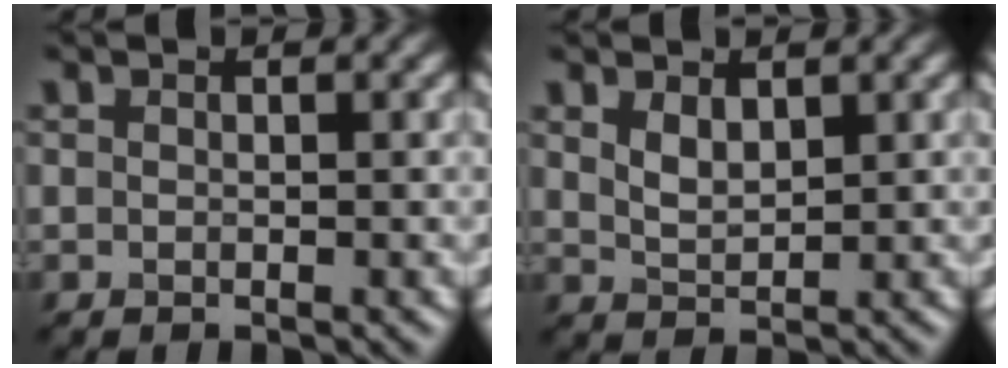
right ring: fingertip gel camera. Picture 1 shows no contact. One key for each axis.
{"total": 2.0, "fx": 1.1, "fy": 1.1, "fz": 1.3, "tx": -0.031, "ty": -0.005, "tz": 0.029}